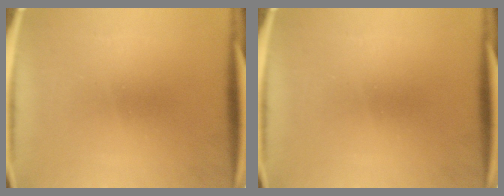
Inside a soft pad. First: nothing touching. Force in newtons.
{"total": 0.0}